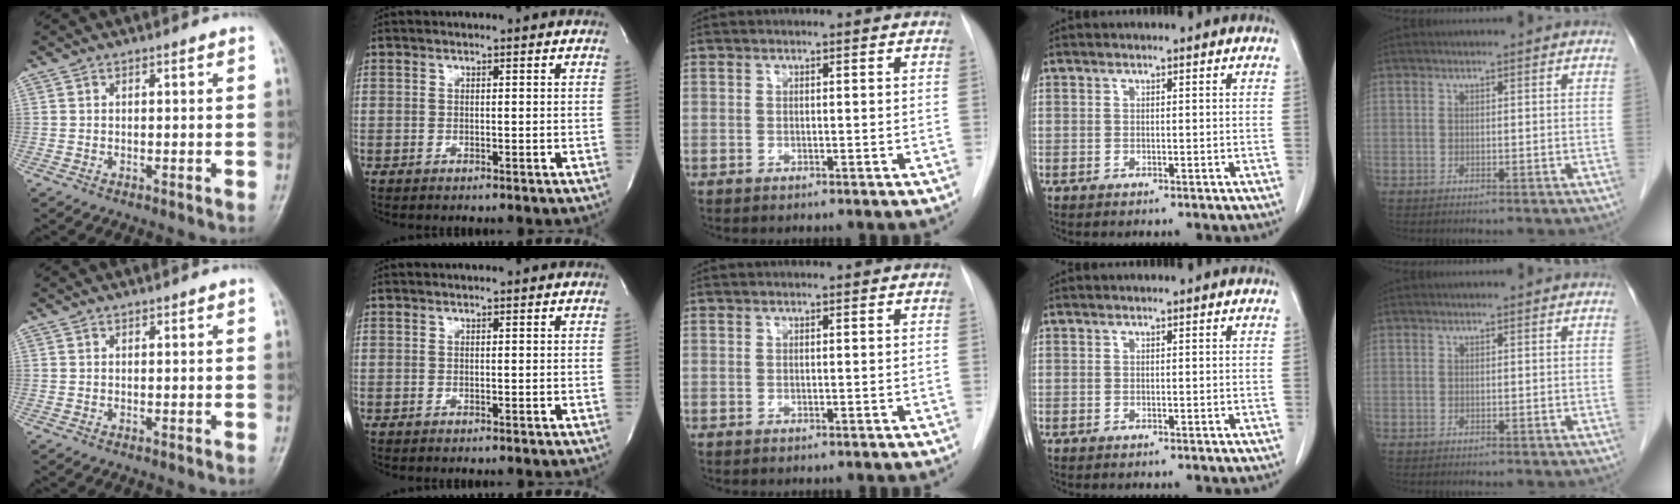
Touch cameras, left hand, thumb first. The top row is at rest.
{}